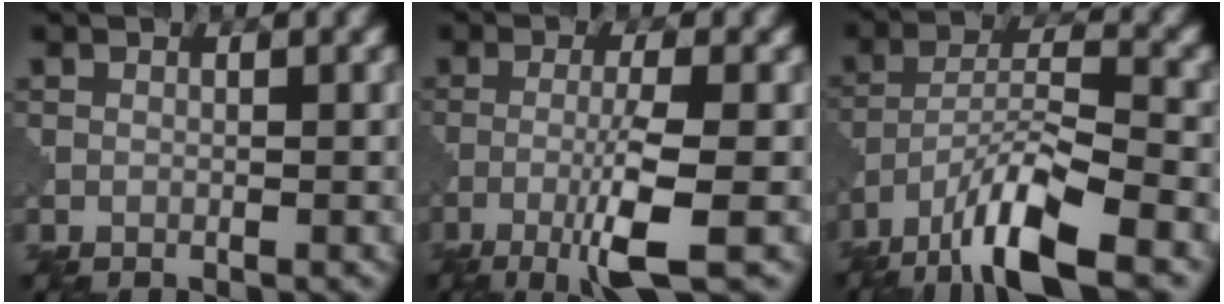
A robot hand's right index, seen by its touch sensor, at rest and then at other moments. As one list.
[{"total": 5.6, "force": [-2.2, 0.6, 5.1], "torque": [-0.088, 0.001, -0.048]}, {"total": 9.7, "force": [-6.5, 2.4, 6.9], "torque": [-0.121, 0.003, -0.125]}]